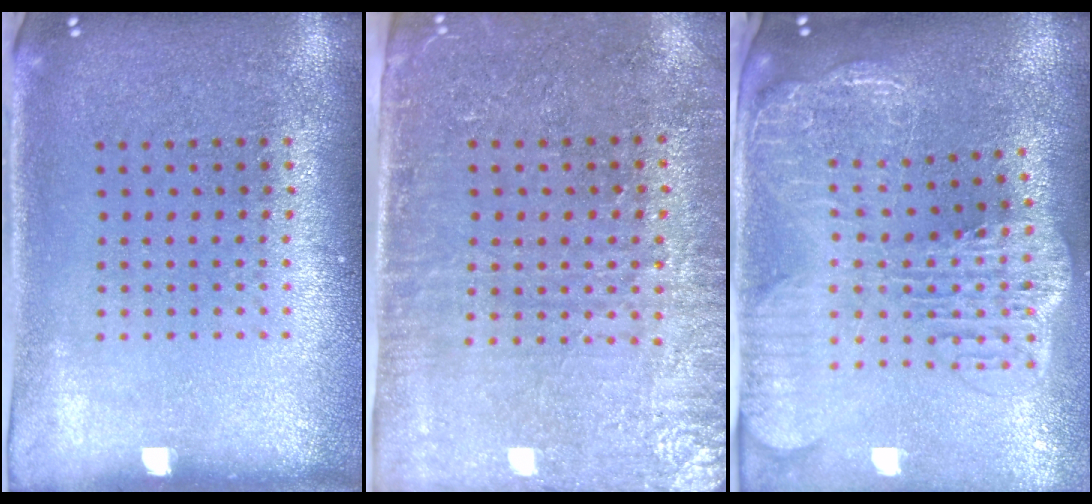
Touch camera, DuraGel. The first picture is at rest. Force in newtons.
{"total": 3.4, "press": 3.1, "slide": 1.4}
{"total": 3.5, "press": 2.8, "slide": 2.1}